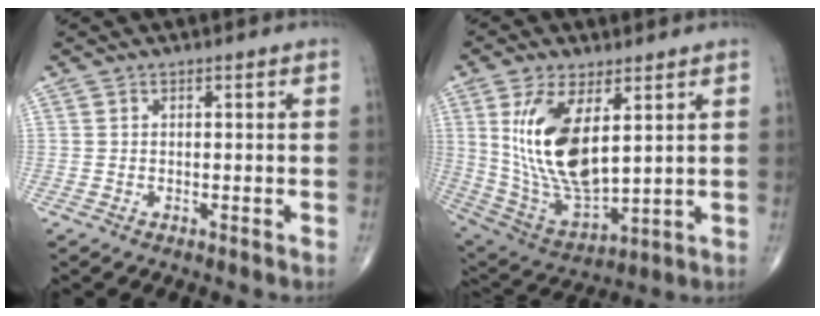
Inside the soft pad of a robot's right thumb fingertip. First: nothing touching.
{"total": 17.3, "force": [4.6, 8.0, 14.7], "torque": [-0.277, -0.026, 0.107]}